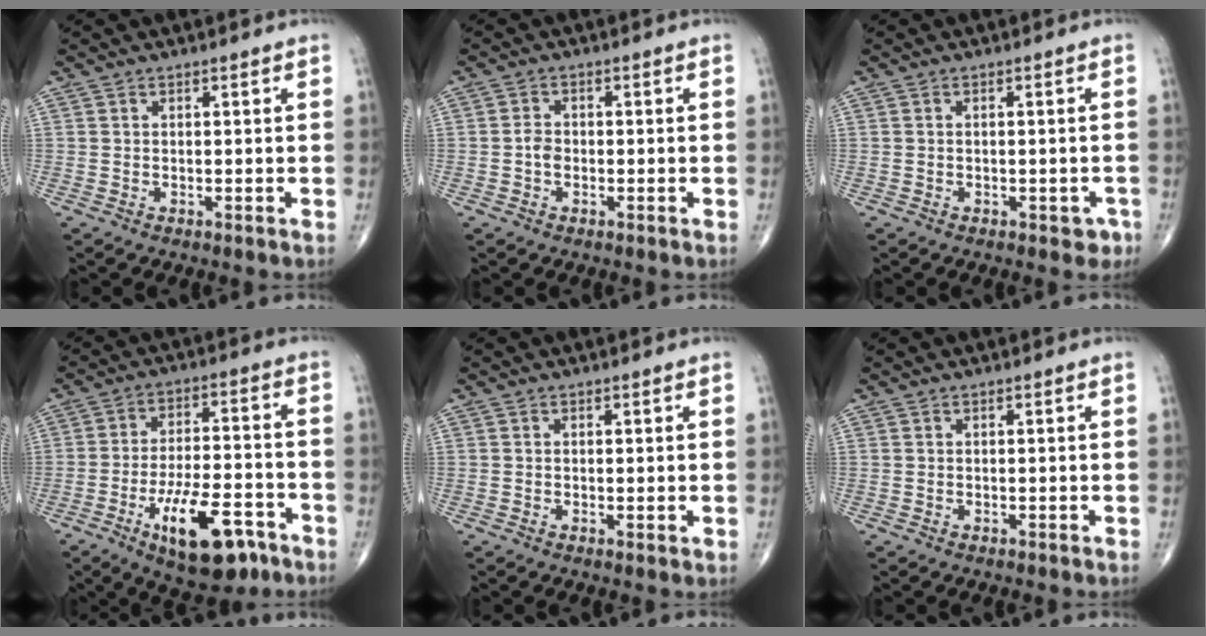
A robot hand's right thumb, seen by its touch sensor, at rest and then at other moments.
{"total": 2.2, "force": [-0.6, 1.6, 1.4], "torque": [-0.020, 0.008, -0.014]}
{"total": 2.5, "force": [-1.3, 1.4, 1.5], "torque": [-0.003, 0.008, -0.015]}
{"total": 15.5, "force": [-7.8, 6.1, 11.9], "torque": [-0.177, 0.036, -0.119]}
{"total": 0.8, "force": [0.0, 0.2, 0.8], "torque": [-0.015, -0.006, -0.001]}
{"total": 0.0}